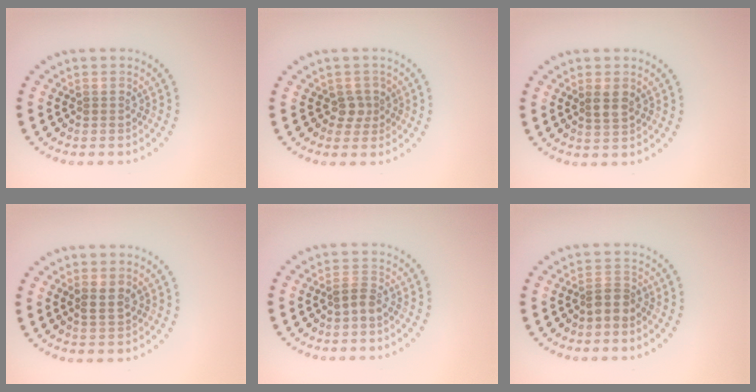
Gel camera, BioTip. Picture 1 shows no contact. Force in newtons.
{"total": 1.6, "press": 1.2, "slide": 1.1}
{"total": 1.8, "press": 1.7, "slide": 0.6}
{"total": 1.3, "press": 1.2, "slide": 0.5}
{"total": 1.2, "press": 1.0, "slide": 0.6}
{"total": 2.1, "press": 1.6, "slide": 1.3}